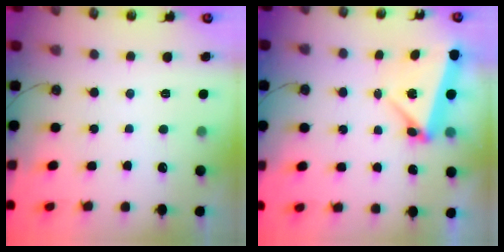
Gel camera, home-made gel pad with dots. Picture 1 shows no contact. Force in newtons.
{"total": 5.7, "press": 4.8, "slide": 3.1}